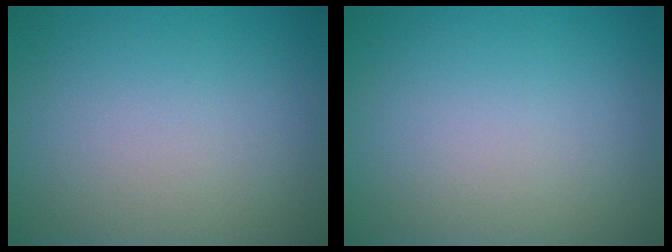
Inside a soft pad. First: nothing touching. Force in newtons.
{"total": 0.0}